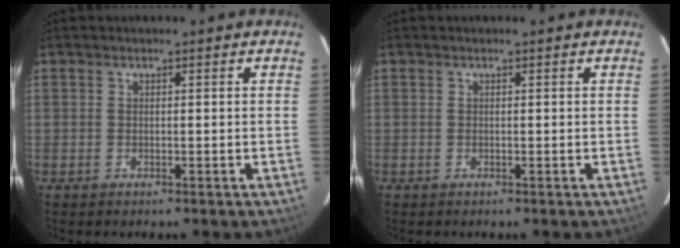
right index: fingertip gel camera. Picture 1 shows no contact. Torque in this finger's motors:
{"motor_torque": [-0.01, 0.01, 0.00, 0.00]}